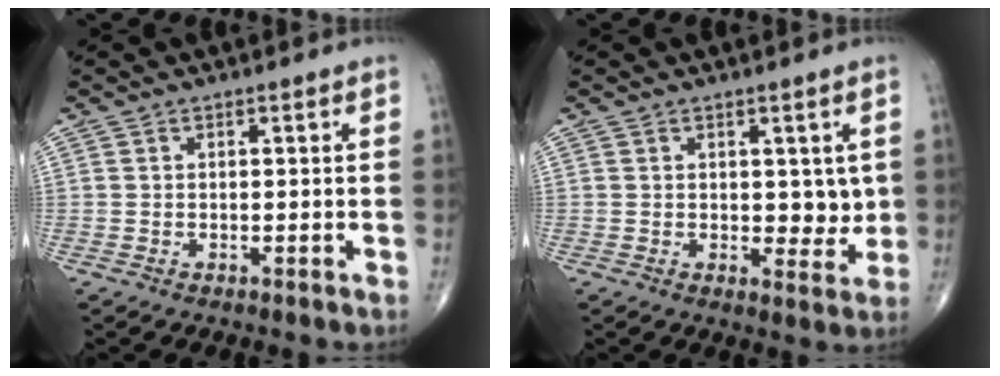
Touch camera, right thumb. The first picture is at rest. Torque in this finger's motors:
{"motor_torque": [-0.28, -0.25, -0.11, -0.06, 0.08]}